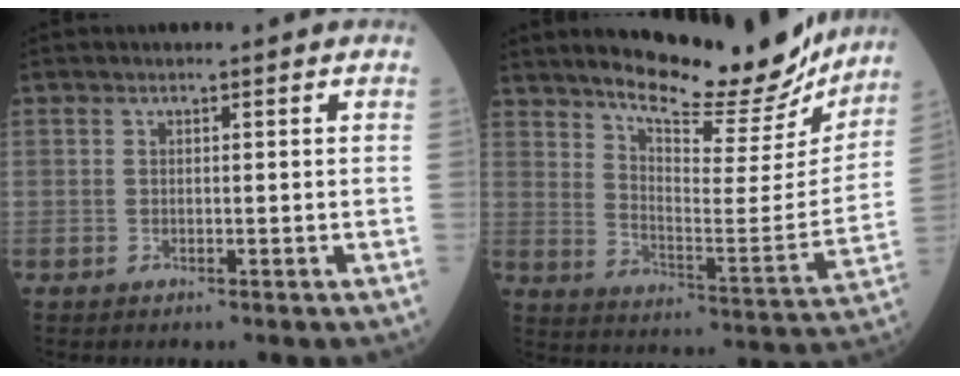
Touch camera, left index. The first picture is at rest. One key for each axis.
{"total": 20.1, "fx": 18.0, "fy": 3.6, "fz": 8.2, "tx": -0.113, "ty": -0.040, "tz": 0.250}